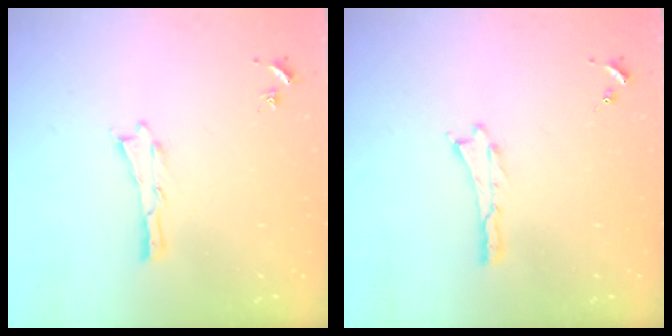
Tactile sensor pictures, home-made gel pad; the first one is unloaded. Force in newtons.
{"total": 0.0}